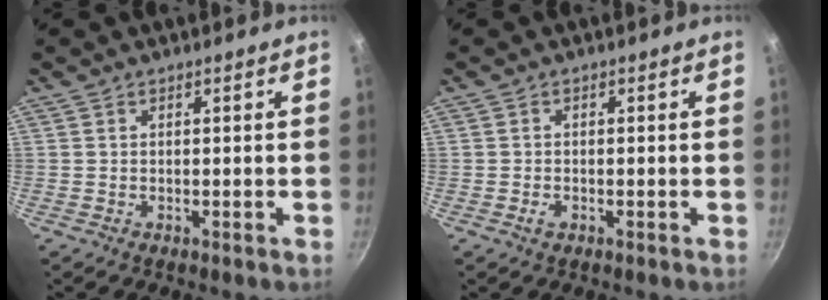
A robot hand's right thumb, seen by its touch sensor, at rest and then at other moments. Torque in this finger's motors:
{"motor_torque": [-0.28, -0.02, -0.26, 0.06, 0.01]}